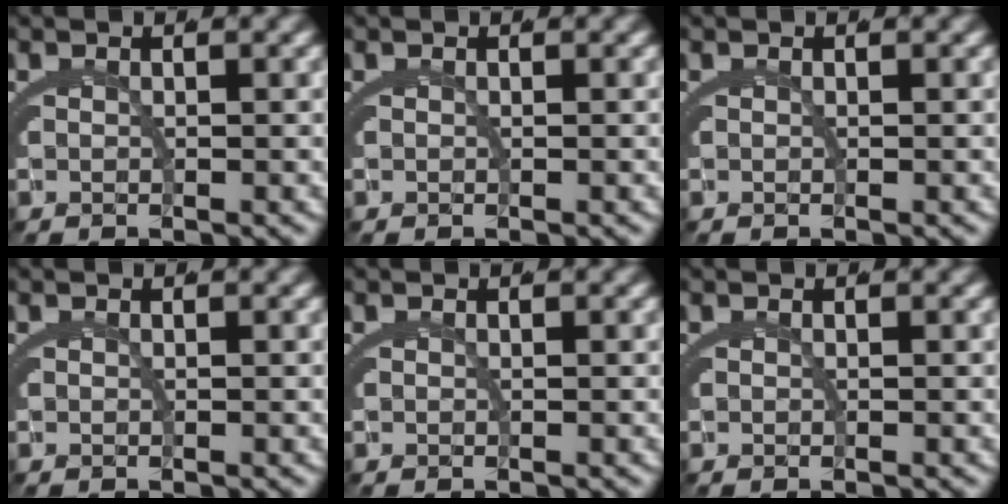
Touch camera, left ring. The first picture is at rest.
{"total": 0.0}
{"total": 0.0}
{"total": 0.0}
{"total": 1.9, "force": [-0.2, -1.7, -0.8], "torque": [0.027, -0.007, 0.003]}
{"total": 0.0}